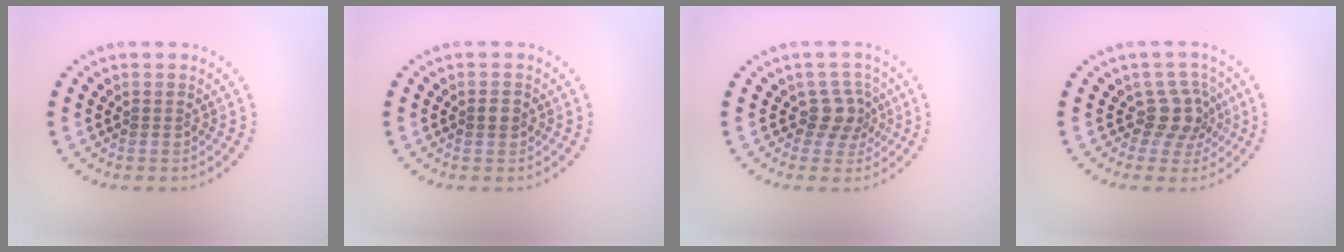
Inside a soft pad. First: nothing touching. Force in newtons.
{"total": 1.2, "press": 1.2, "slide": 0.1}
{"total": 2.5, "press": 1.9, "slide": 1.7}
{"total": 2.8, "press": 2.1, "slide": 1.8}